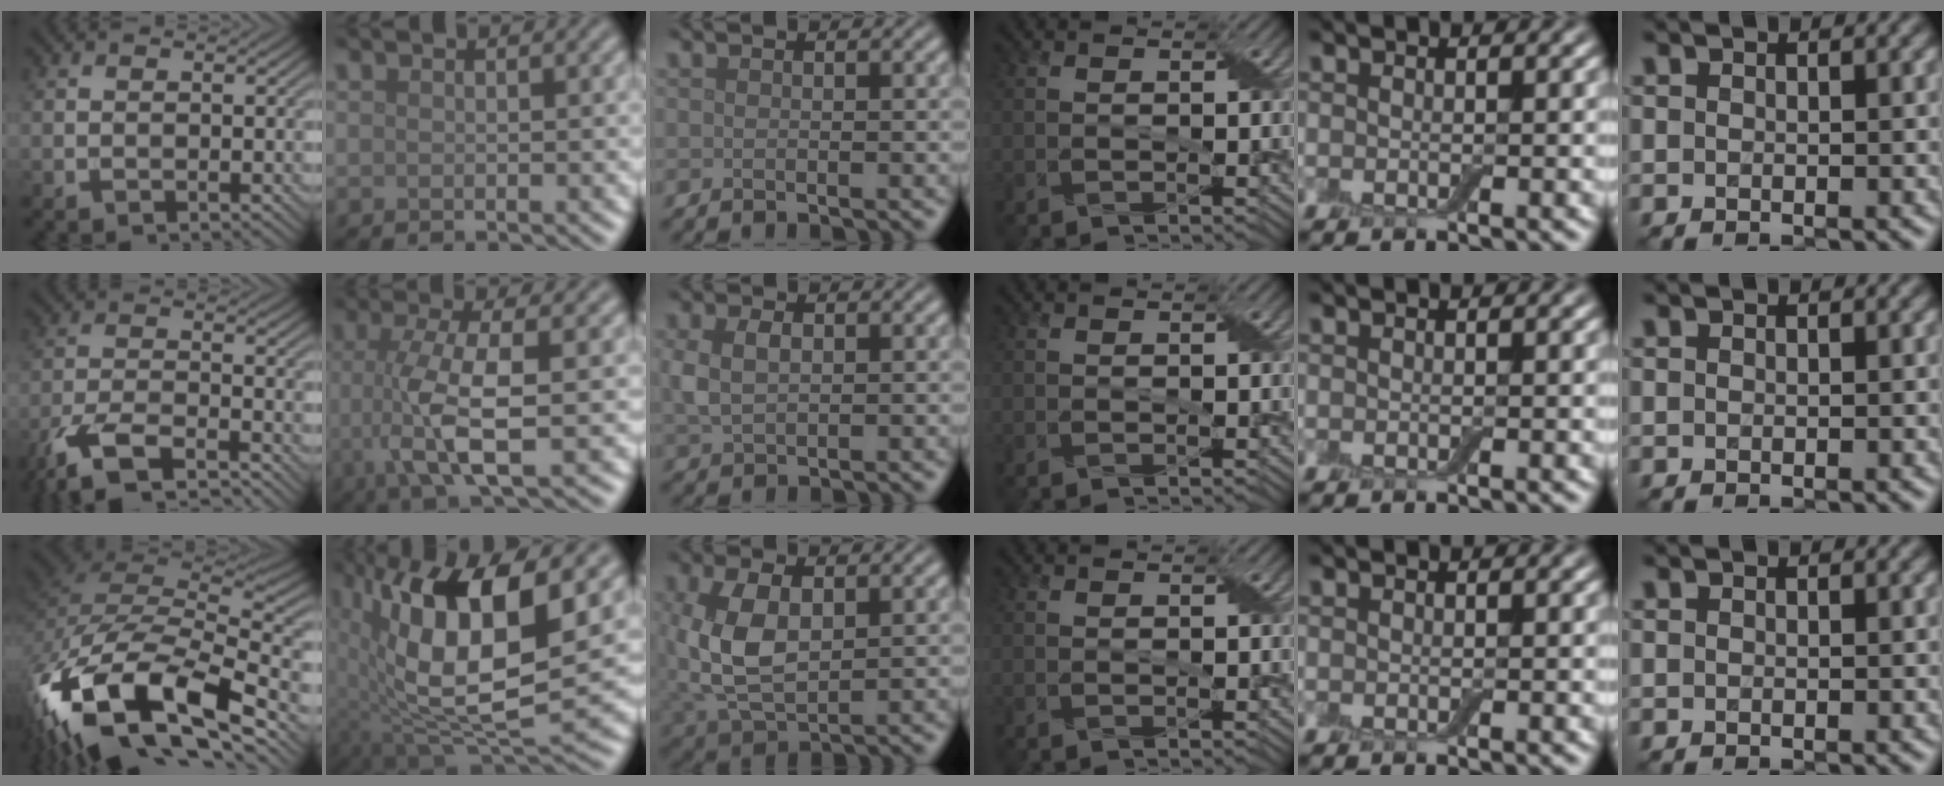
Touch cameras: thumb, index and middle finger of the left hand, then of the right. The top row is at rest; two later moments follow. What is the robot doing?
{"motion": "wrap", "object": "adhesive wrap"}